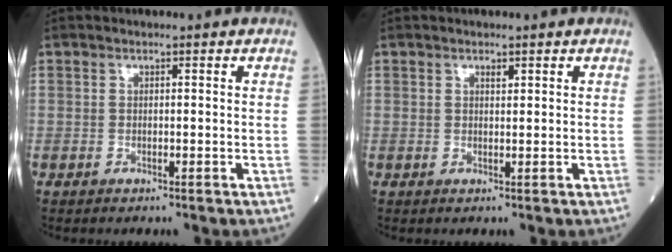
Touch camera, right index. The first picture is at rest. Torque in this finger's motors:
{"motor_torque": [-0.05, 0.05, -0.03, 0.00]}